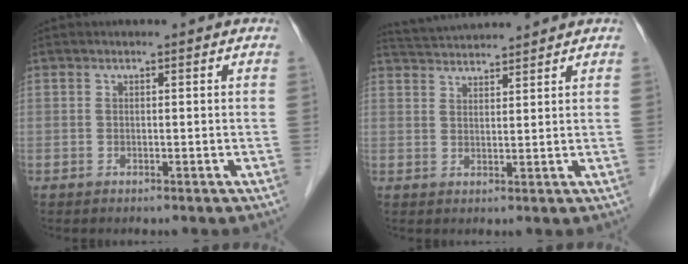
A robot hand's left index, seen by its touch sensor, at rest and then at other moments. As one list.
[{"total": 6.2, "force": [6.1, -0.4, 1.0], "torque": [-0.027, 0.030, 0.105]}]